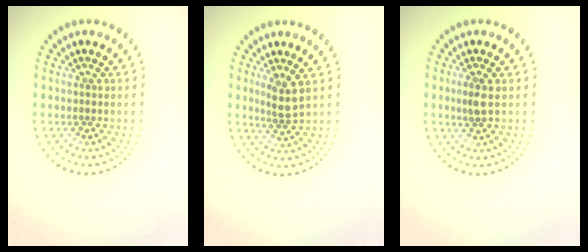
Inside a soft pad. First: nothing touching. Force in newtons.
{"total": 2.2, "press": 1.8, "slide": 1.3}
{"total": 1.5, "press": 1.3, "slide": 0.6}